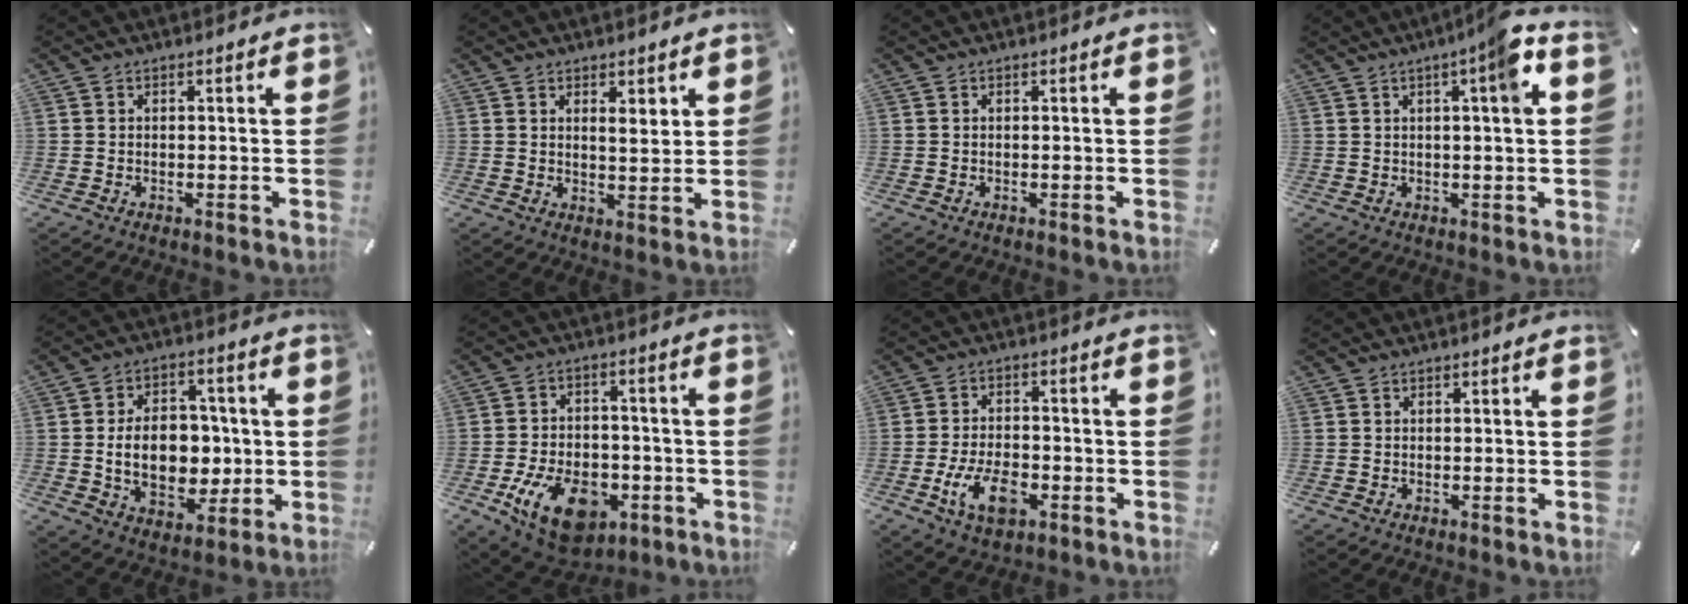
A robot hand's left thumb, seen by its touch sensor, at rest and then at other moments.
{"total": 3.6, "force": [2.2, 1.5, 2.4], "torque": [-0.028, -0.016, 0.034]}
{"total": 0.0}
{"total": 8.0, "force": [2.7, 0.4, 7.5], "torque": [-0.104, -0.013, 0.035]}
{"total": 14.7, "force": [-0.7, 10.5, 10.3], "torque": [-0.172, 0.006, -0.007]}
{"total": 15.0, "force": [-5.8, 9.1, 10.3], "torque": [-0.189, 0.022, -0.098]}
{"total": 9.9, "force": [-3.7, 5.7, 7.2], "torque": [-0.148, 0.004, -0.067]}
{"total": 0.0}